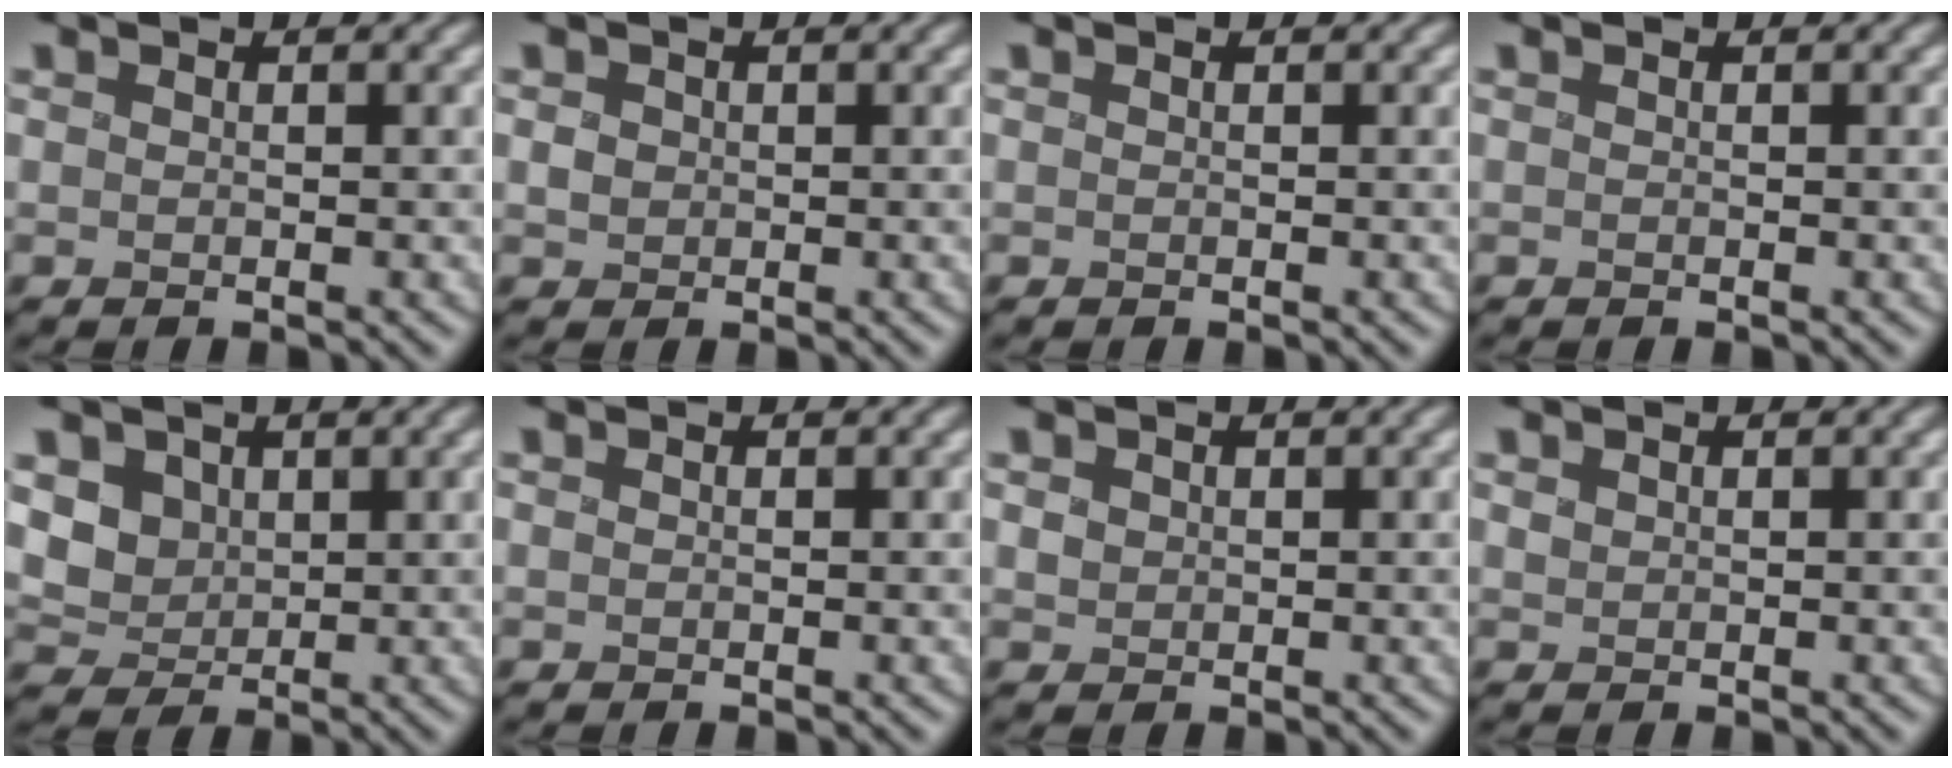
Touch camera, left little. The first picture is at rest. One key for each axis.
{"total": 1.1, "fx": -0.1, "fy": 1.0, "fz": 0.4, "tx": -0.007, "ty": -0.001, "tz": 0.000}
{"total": 0.0}
{"total": 0.0}
{"total": 3.7, "fx": 0.7, "fy": 3.2, "fz": 1.8, "tx": -0.044, "ty": -0.003, "tz": 0.006}
{"total": 0.0}
{"total": 0.9, "fx": 0.2, "fy": 0.9, "fz": 0.3, "tx": -0.007, "ty": -0.001, "tz": 0.006}
{"total": 0.5, "fx": 0.3, "fy": 0.4, "fz": 0.1, "tx": -0.005, "ty": 0.001, "tz": 0.010}